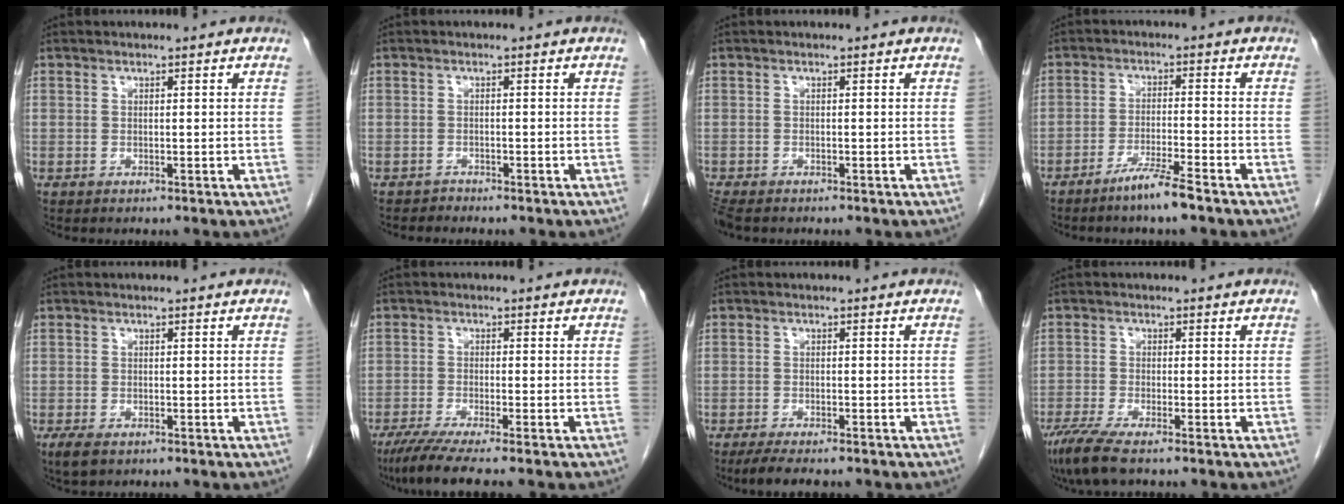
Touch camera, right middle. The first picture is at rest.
{"total": 0.8, "force": [-0.8, 0.1, -0.4], "torque": [0.004, -0.003, -0.013]}
{"total": 3.2, "force": [-2.6, 1.2, 1.5], "torque": [-0.036, -0.010, -0.046]}
{"total": 5.1, "force": [-3.9, -0.3, 3.3], "torque": [-0.061, -0.009, -0.075]}
{"total": 2.7, "force": [-1.6, 1.3, 1.7], "torque": [-0.038, -0.005, -0.022]}
{"total": 6.6, "force": [-5.2, -0.4, 4.1], "torque": [-0.065, -0.019, -0.088]}
{"total": 5.7, "force": [-4.7, 1.3, 3.0], "torque": [-0.046, -0.010, -0.070]}
{"total": 5.8, "force": [-4.2, 0.5, 3.9], "torque": [-0.073, -0.015, -0.075]}